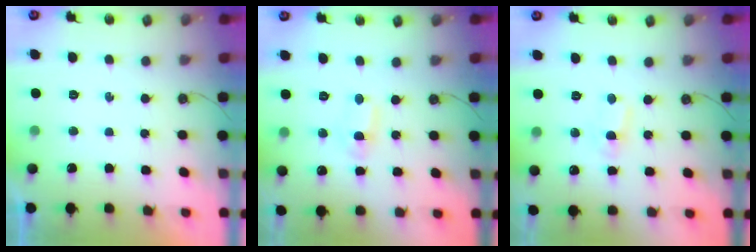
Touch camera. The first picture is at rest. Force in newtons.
{"total": 1.3, "press": 1.1, "slide": 0.7}
{"total": 2.7, "press": 2.7, "slide": 0.3}